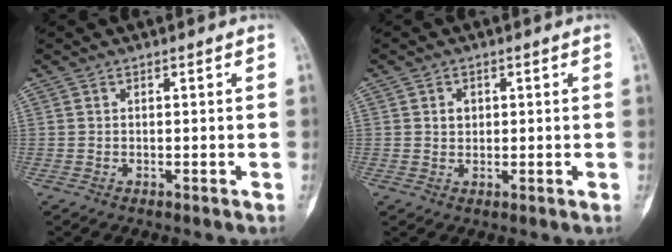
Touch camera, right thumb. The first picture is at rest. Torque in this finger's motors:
{"motor_torque": [0.16, 0.03, 0.23, -0.01, -0.07]}